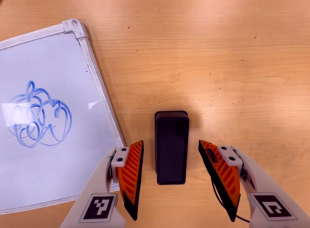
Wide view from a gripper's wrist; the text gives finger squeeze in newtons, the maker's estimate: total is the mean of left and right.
{"total": 0.0}